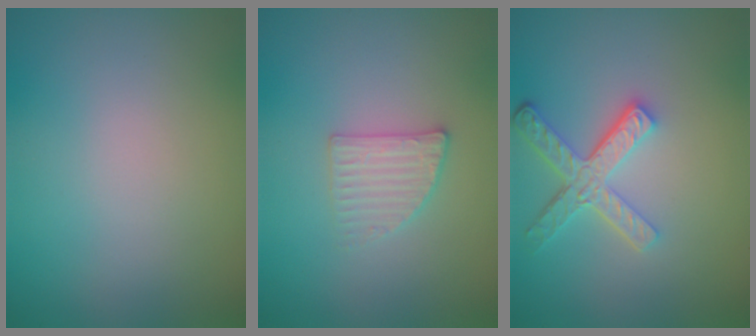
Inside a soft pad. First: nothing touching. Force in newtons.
{"total": 2.3, "press": 2.2, "slide": 0.5}
{"total": 4.2, "press": 3.3, "slide": 2.7}